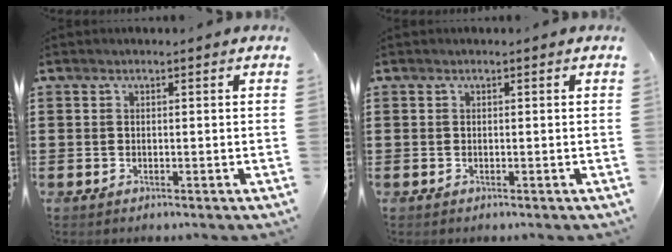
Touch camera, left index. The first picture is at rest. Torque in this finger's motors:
{"motor_torque": [0.00, 0.00, 0.00, 0.00]}